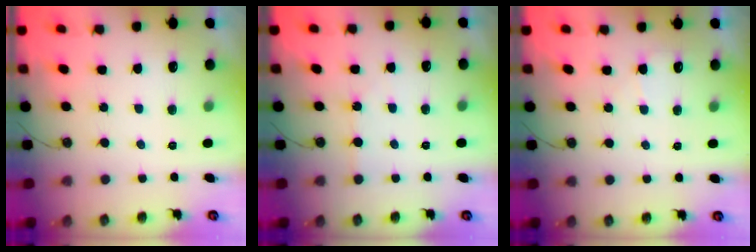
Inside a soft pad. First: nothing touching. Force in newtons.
{"total": 1.9, "press": 1.8, "slide": 0.4}
{"total": 3.2, "press": 3.2, "slide": 0.5}